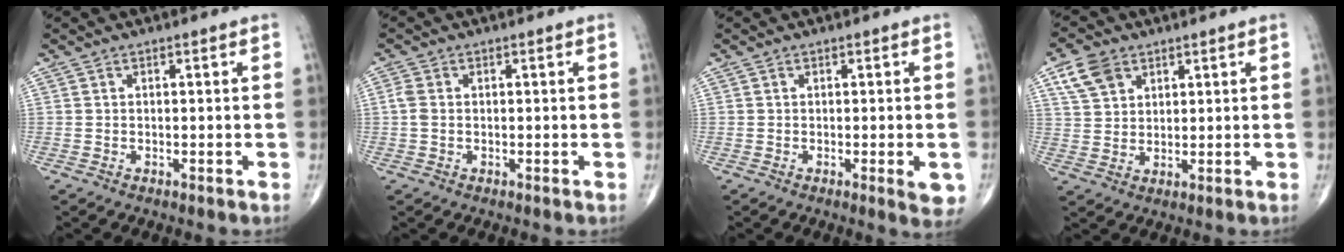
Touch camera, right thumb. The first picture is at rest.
{"total": 1.8, "force": [-0.1, 1.3, 1.3], "torque": [-0.035, 0.001, -0.006]}
{"total": 3.9, "force": [-1.1, 0.9, 3.7], "torque": [-0.039, -0.008, -0.013]}
{"total": 6.8, "force": [3.6, 4.7, 3.5], "torque": [-0.053, -0.007, 0.072]}